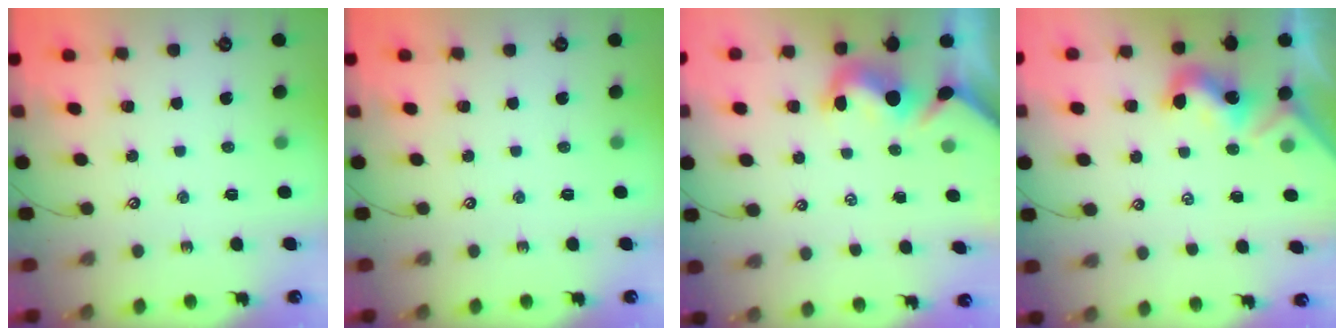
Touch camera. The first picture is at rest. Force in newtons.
{"total": 0.0}
{"total": 1.4, "press": 1.1, "slide": 0.9}
{"total": 2.1, "press": 2.1, "slide": 0.4}